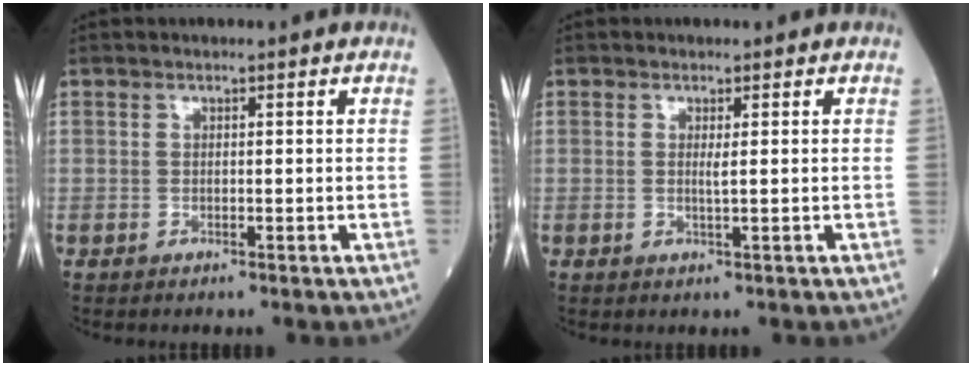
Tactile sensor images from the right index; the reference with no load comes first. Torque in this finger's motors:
{"motor_torque": [-0.13, -0.03, -0.01, -0.01]}